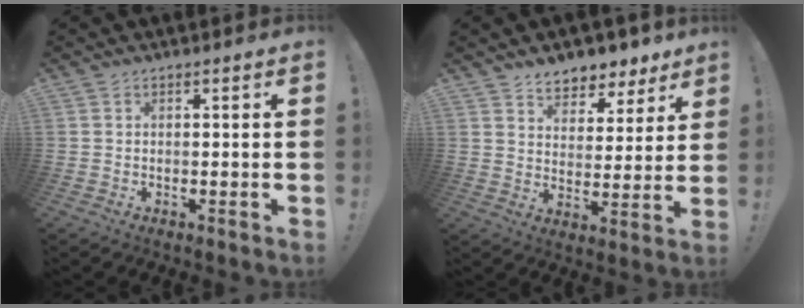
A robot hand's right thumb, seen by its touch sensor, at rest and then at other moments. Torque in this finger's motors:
{"motor_torque": [-0.05, 0.15, 0.09, 0.09, 0.00]}